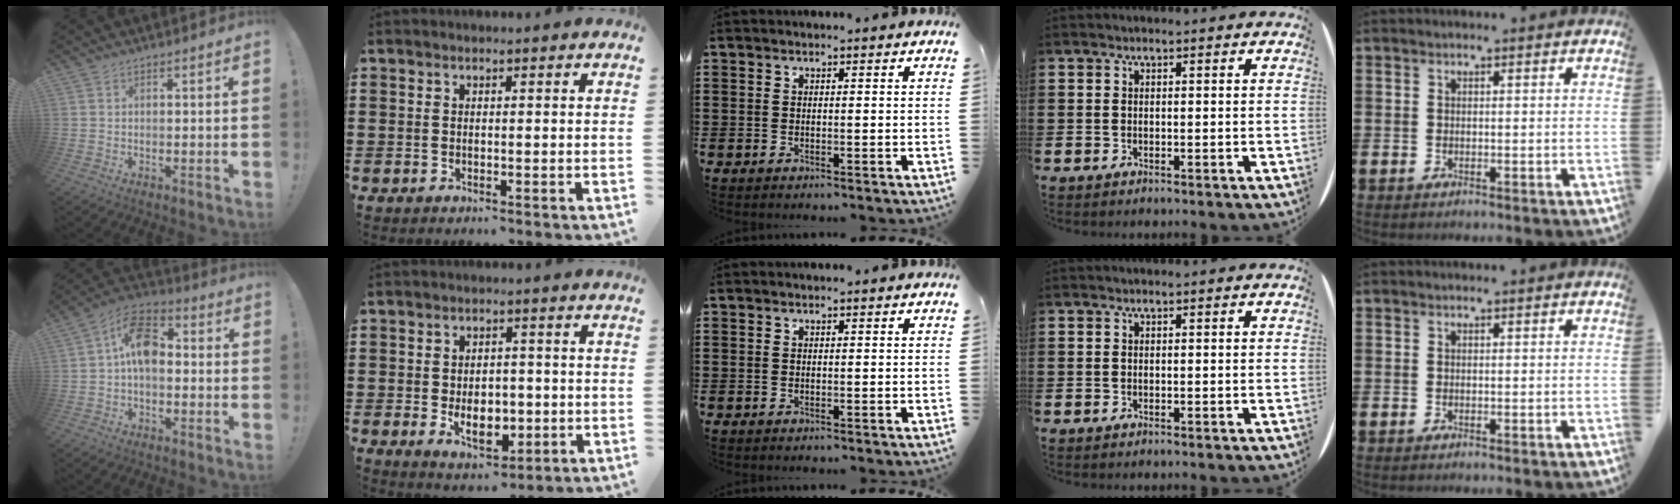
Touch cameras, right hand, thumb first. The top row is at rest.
{"thumb": {"total": 11.6, "force": [0.8, 7.3, 9.0], "torque": [-0.161, 0.017, 0.016]}, "index": {"total": 6.2, "force": [-1.4, 4.0, 4.5], "torque": [-0.067, 0.005, -0.028]}}